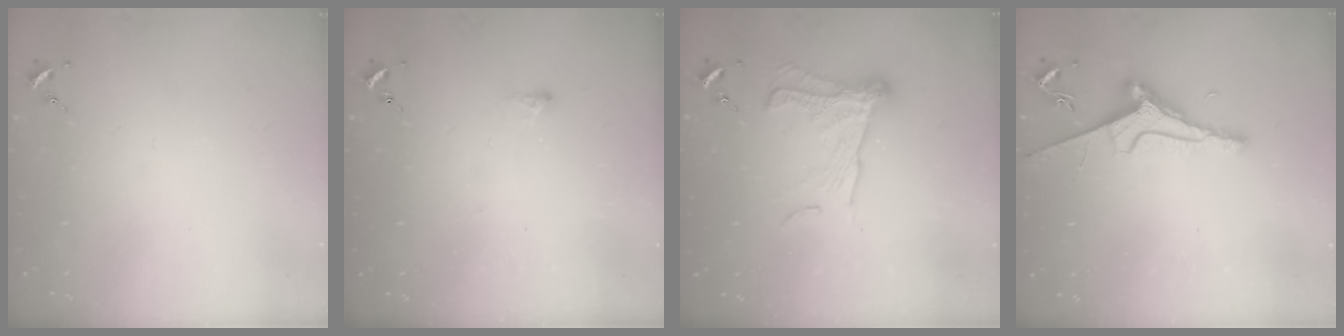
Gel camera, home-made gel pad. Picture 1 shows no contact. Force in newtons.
{"total": 2.4, "press": 2.4, "slide": 0.5}
{"total": 12.6, "press": 12.5, "slide": 0.9}
{"total": 8.3, "press": 8.2, "slide": 1.2}